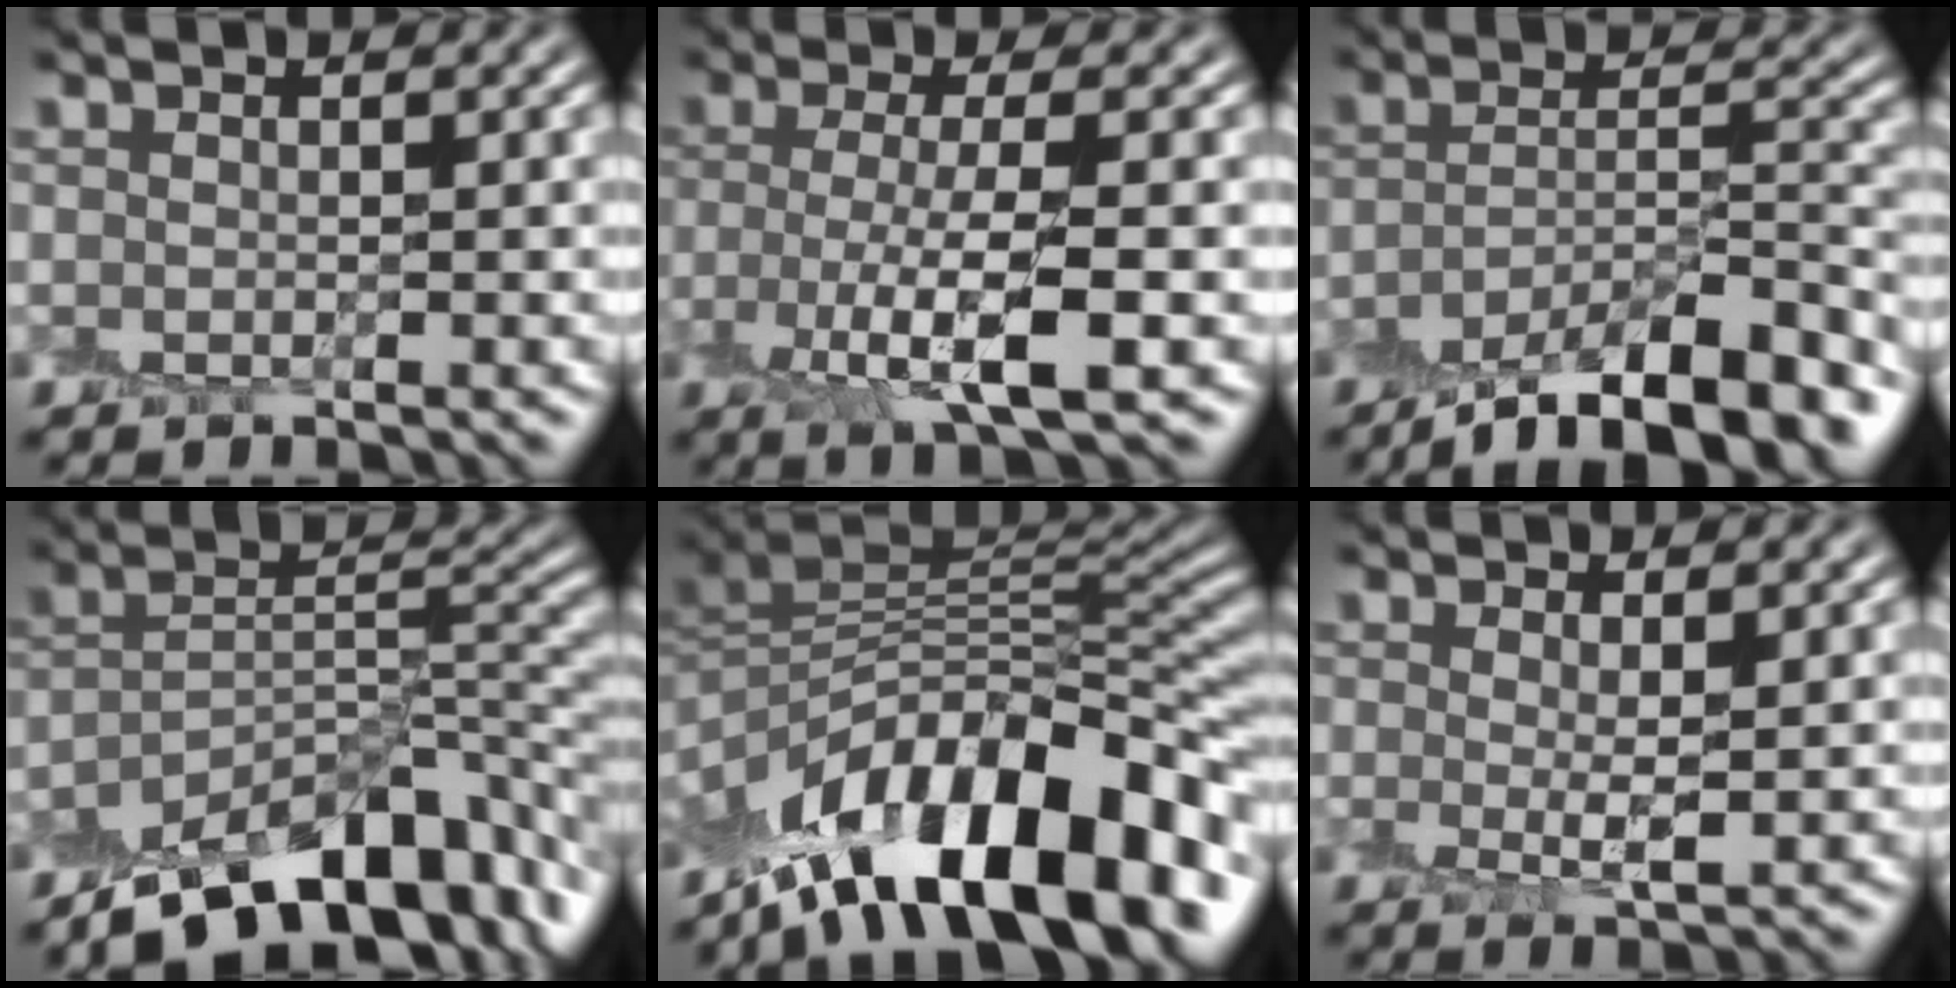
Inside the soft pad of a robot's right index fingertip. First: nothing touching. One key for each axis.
{"total": 5.2, "fx": -1.2, "fy": 1.1, "fz": 5.0, "tx": -0.099, "ty": -0.004, "tz": -0.021}
{"total": 10.6, "fx": -7.6, "fy": 3.0, "fz": 6.8, "tx": -0.103, "ty": 0.001, "tz": -0.129}
{"total": 11.5, "fx": -7.9, "fy": 4.1, "fz": 7.3, "tx": -0.103, "ty": 0.008, "tz": -0.145}
{"total": 15.3, "fx": -6.8, "fy": 6.1, "fz": 12.3, "tx": -0.188, "ty": 0.025, "tz": -0.122}
{"total": 2.1, "fx": 0.4, "fy": 0.3, "fz": 2.1, "tx": -0.043, "ty": -0.005, "tz": 0.005}